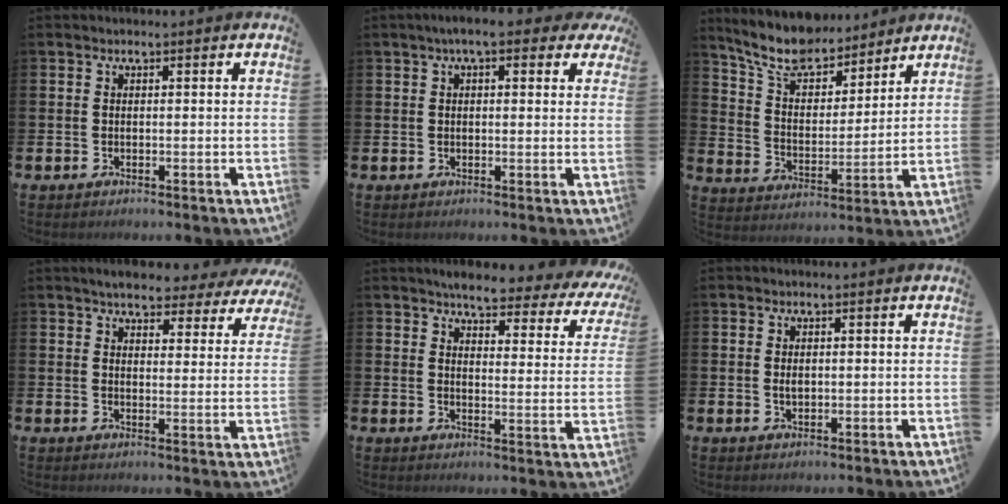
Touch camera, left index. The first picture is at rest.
{"total": 4.4, "force": [3.0, 1.7, 2.8], "torque": [-0.046, 0.001, 0.048]}
{"total": 9.3, "force": [8.5, 2.8, 2.5], "torque": [-0.085, -0.051, 0.155]}
{"total": 5.1, "force": [4.8, 1.3, 1.4], "torque": [-0.037, -0.029, 0.080]}
{"total": 4.8, "force": [4.3, 1.1, 1.9], "torque": [-0.041, -0.035, 0.067]}
{"total": 1.2, "force": [0.2, 0.8, 0.8], "torque": [-0.007, 0.002, 0.000]}